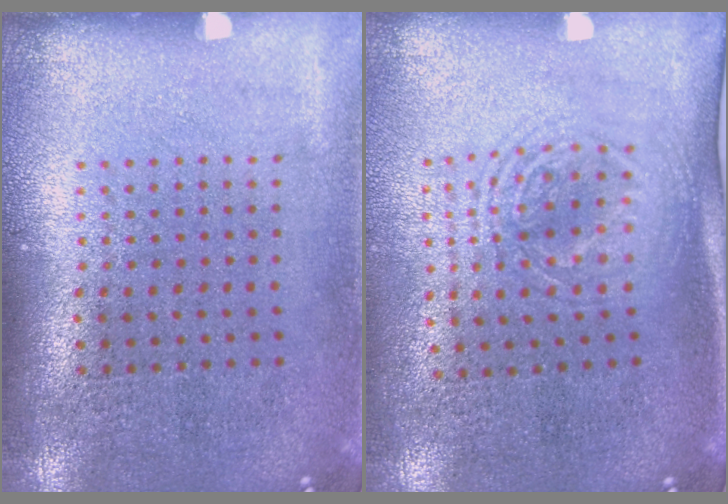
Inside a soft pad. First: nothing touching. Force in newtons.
{"total": 1.7, "press": 1.4, "slide": 1.0}